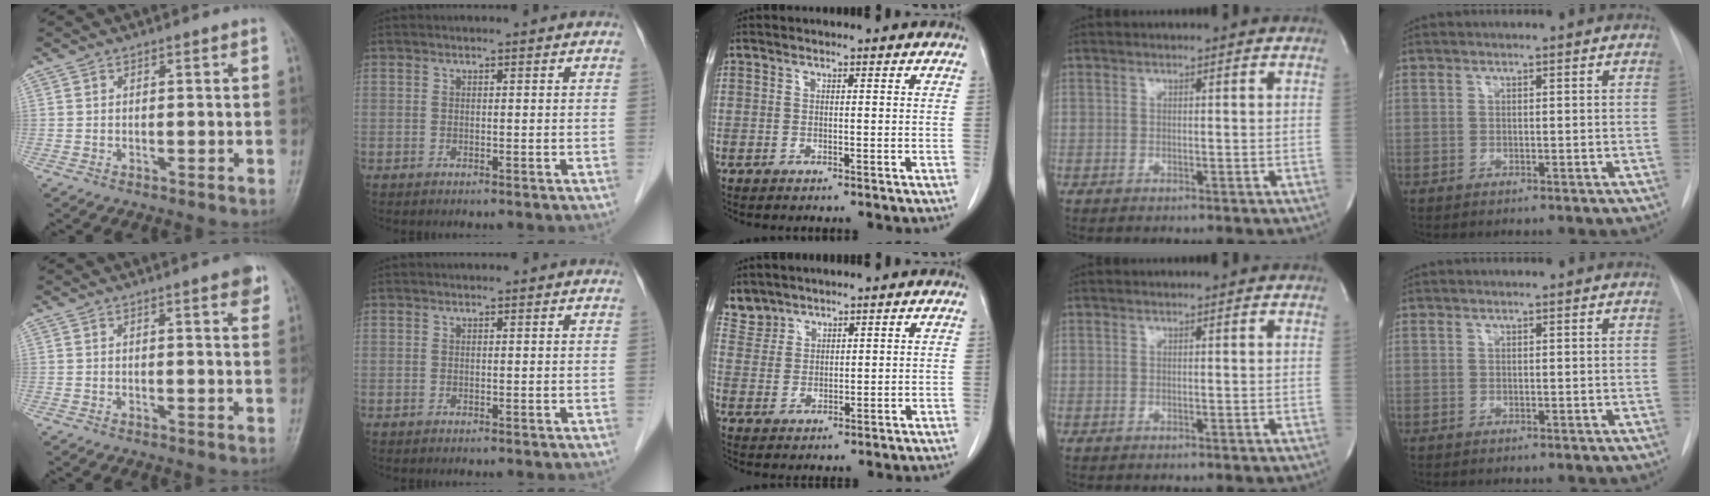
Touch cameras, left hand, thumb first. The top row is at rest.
{"thumb": {"total": 3.7, "force": [2.2, 0.8, 2.9], "torque": [-0.028, -0.006, 0.023]}, "middle": {"total": 3.6, "force": [3.3, 1.4, -0.5], "torque": [0.014, 0.009, 0.071]}}